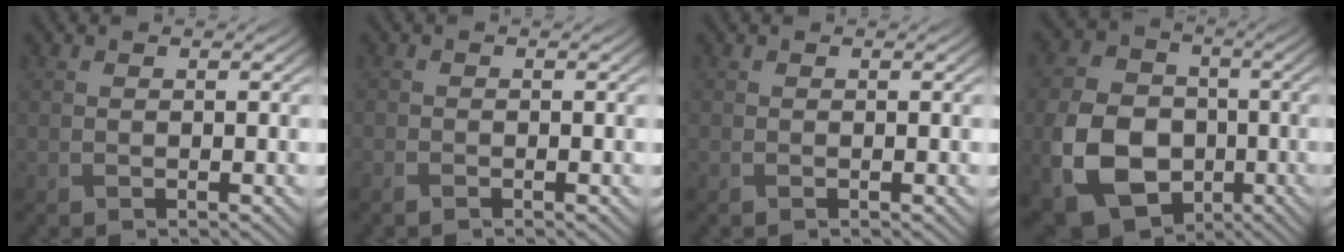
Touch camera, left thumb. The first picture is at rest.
{"total": 1.0, "force": [-0.9, 0.4, 0.4], "torque": [-0.011, -0.004, -0.018]}
{"total": 0.0}
{"total": 13.2, "force": [-3.8, 10.0, 7.7], "torque": [-0.197, -0.037, -0.073]}